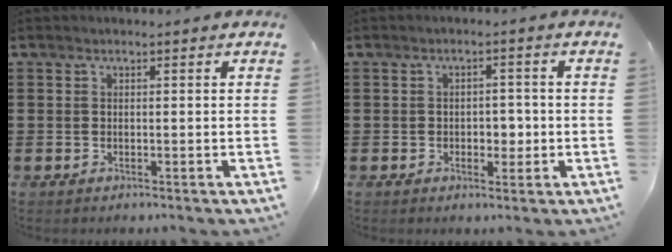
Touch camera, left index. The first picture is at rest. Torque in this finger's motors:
{"motor_torque": [0.53, 0.24, 0.05, 0.03]}